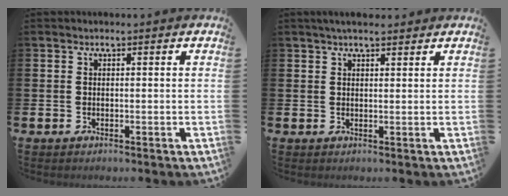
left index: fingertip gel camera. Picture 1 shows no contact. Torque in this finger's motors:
{"motor_torque": [0.45, -0.32, -0.04, 0.02]}